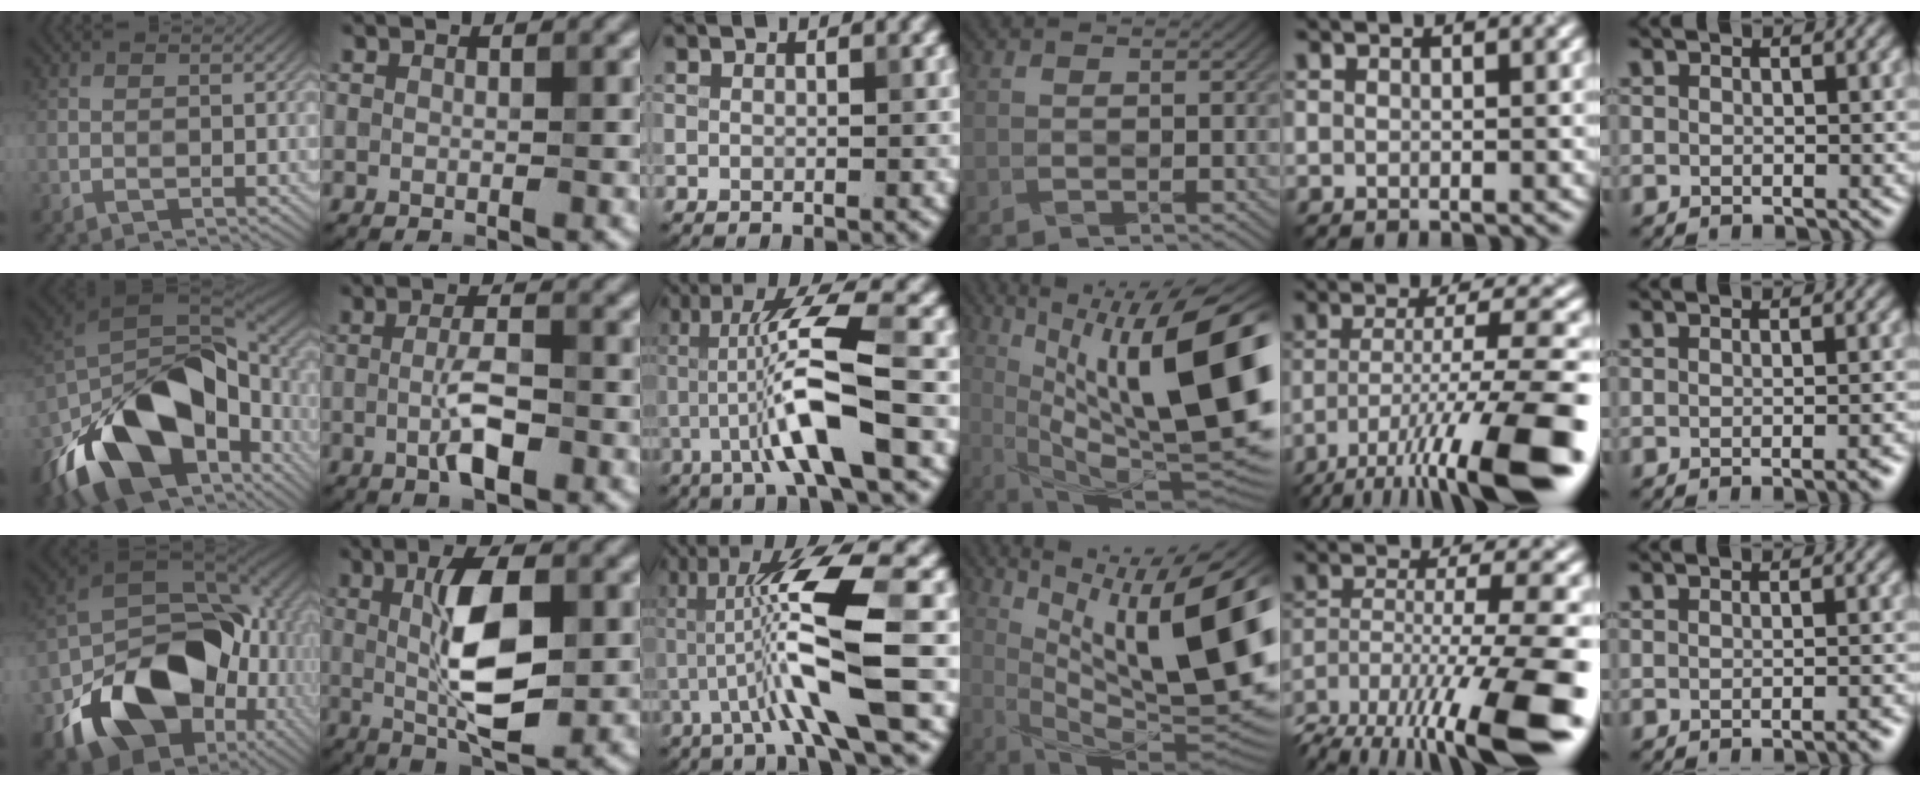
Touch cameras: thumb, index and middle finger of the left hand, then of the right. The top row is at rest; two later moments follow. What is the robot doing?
{"motion": "wrap", "object": "ethernet cable"}